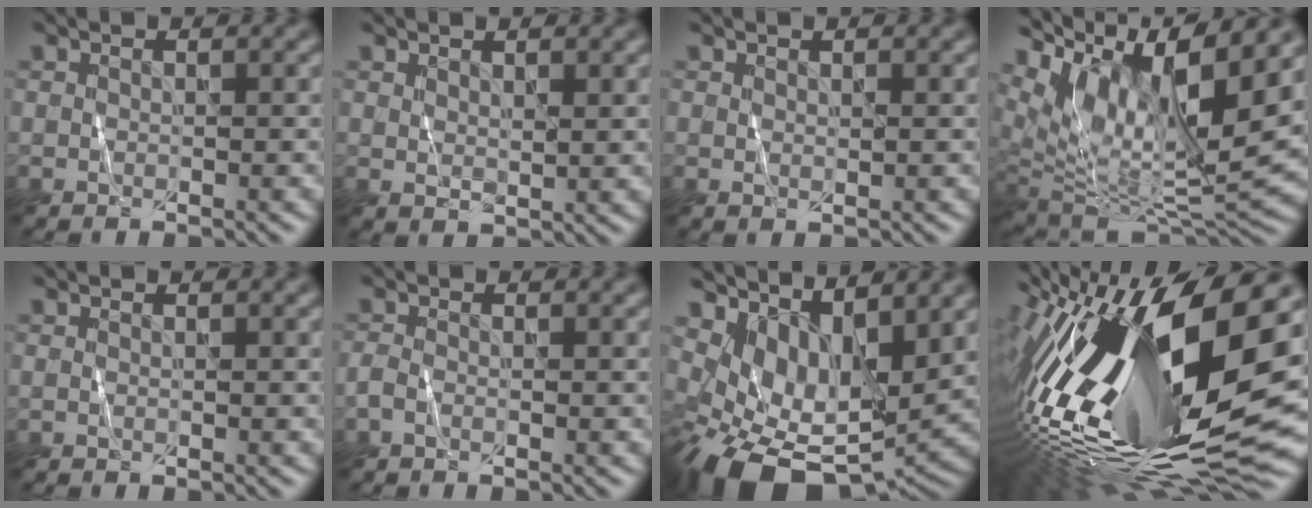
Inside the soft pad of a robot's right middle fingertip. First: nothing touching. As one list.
[{"total": 1.5, "force": [1.1, 0.6, 0.9], "torque": [-0.018, -0.006, 0.026]}, {"total": 0.5, "force": [0.3, 0.2, 0.4], "torque": [-0.007, -0.003, 0.007]}, {"total": 12.8, "force": [6.1, 4.4, 10.4], "torque": [-0.190, 0.017, 0.114]}, {"total": 0.0}, {"total": 1.1, "force": [-0.7, 0.6, 0.7], "torque": [-0.019, 0.000, -0.017]}, {"total": 10.7, "force": [0.7, 6.6, 8.4], "torque": [-0.154, -0.030, 0.028]}, {"total": 20.9, "force": [2.0, 7.2, 19.6], "torque": [-0.356, -0.009, 0.022]}]